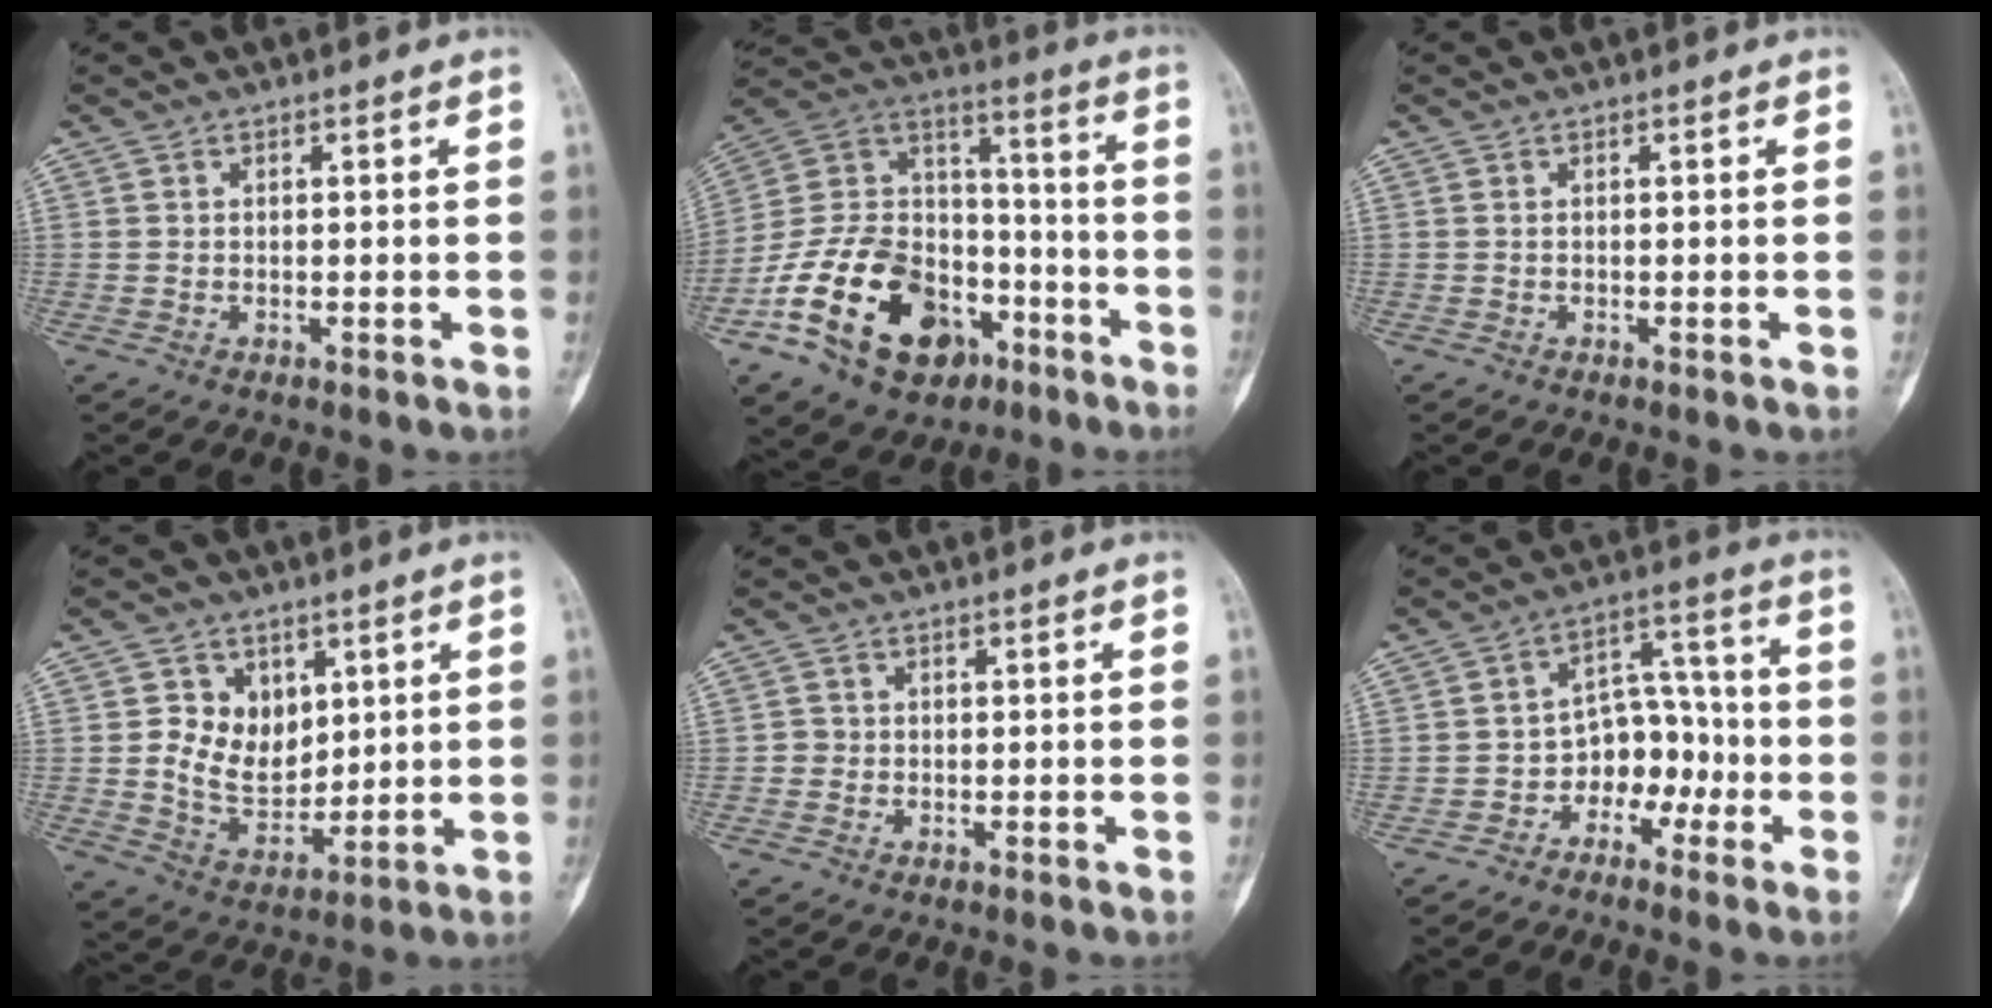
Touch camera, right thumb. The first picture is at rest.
{"total": 23.0, "force": [-11.2, 15.2, 13.1], "torque": [-0.218, 0.084, -0.190]}
{"total": 0.0}
{"total": 9.9, "force": [2.9, 7.5, 5.8], "torque": [-0.062, -0.023, 0.066]}
{"total": 1.2, "force": [-0.3, 1.2, 0.1], "torque": [0.007, 0.006, -0.010]}
{"total": 8.3, "force": [-3.3, 6.2, 4.3], "torque": [-0.018, 0.049, -0.065]}